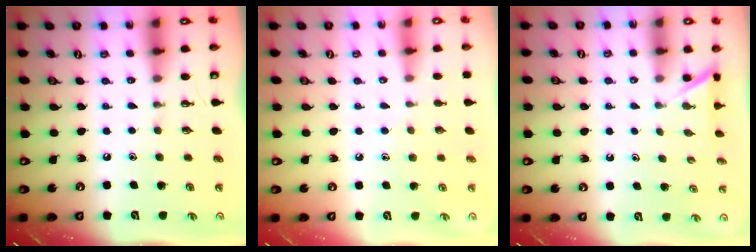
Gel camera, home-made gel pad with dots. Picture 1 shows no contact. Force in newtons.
{"total": 5.7, "press": 5.6, "slide": 0.7}
{"total": 1.6, "press": 1.6, "slide": 0.2}